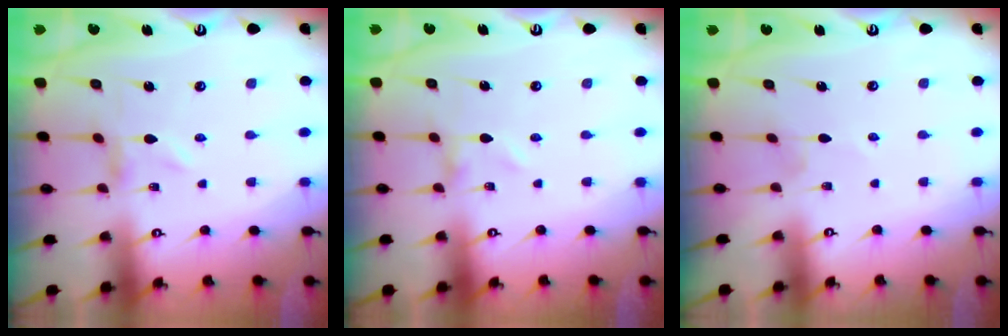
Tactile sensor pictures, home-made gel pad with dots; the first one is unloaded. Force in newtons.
{"total": 0.0}
{"total": 0.7, "press": 0.6, "slide": 0.2}